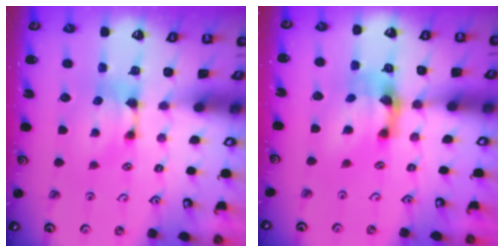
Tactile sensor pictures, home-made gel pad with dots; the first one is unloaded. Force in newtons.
{"total": 4.8, "press": 4.3, "slide": 2.0}